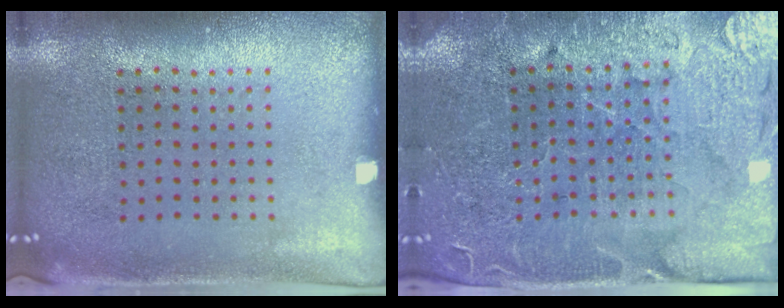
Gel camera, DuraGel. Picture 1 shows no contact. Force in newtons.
{"total": 3.6, "press": 3.4, "slide": 1.0}